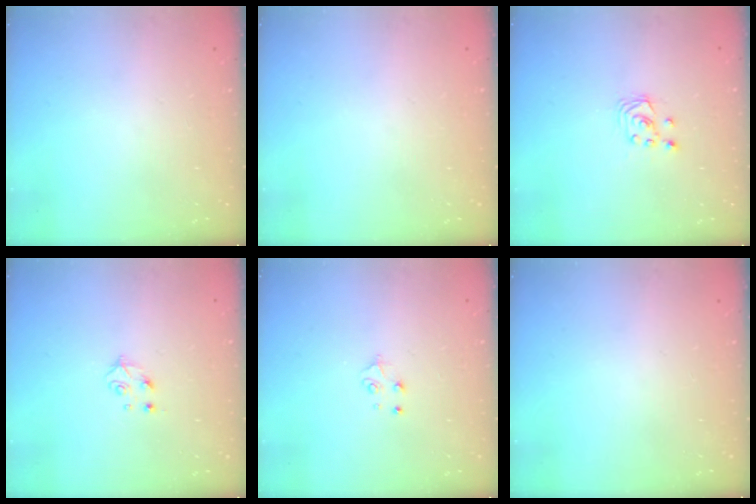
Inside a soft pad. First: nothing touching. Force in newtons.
{"total": 0.0}
{"total": 2.9, "press": 2.8, "slide": 0.3}
{"total": 4.2, "press": 4.1, "slide": 0.6}
{"total": 4.5, "press": 4.5, "slide": 0.6}
{"total": 0.0}